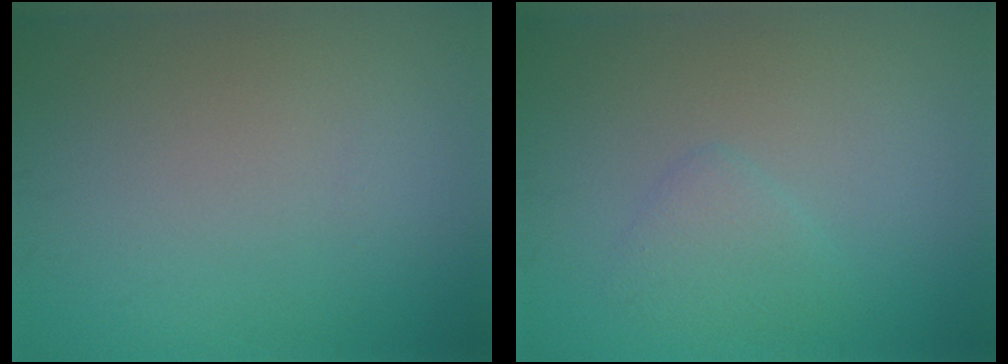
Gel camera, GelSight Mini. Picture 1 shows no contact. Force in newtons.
{"total": 1.7, "press": 1.7, "slide": 0.1}